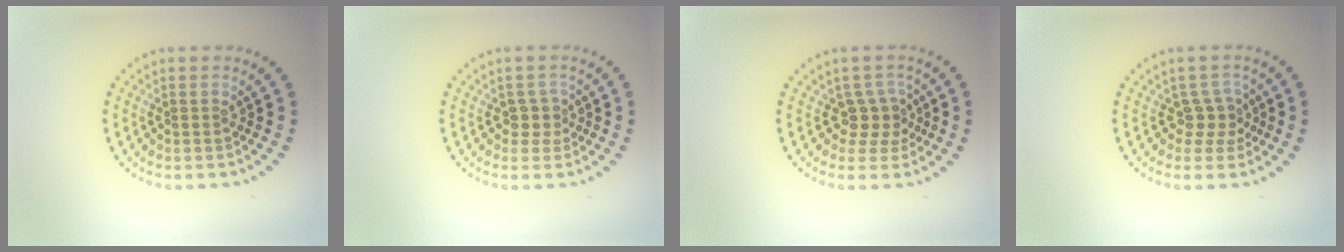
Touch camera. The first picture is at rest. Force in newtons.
{"total": 1.5, "press": 1.1, "slide": 1.0}
{"total": 2.2, "press": 1.7, "slide": 1.5}
{"total": 2.2, "press": 1.6, "slide": 1.5}